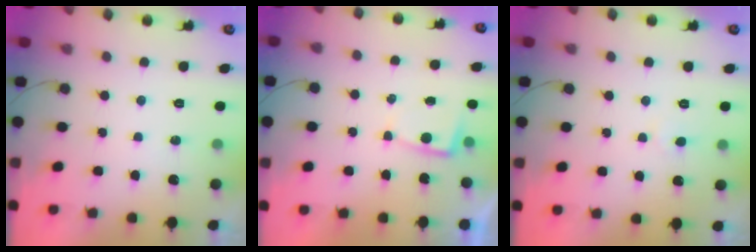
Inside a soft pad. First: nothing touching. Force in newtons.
{"total": 2.3, "press": 2.2, "slide": 0.4}
{"total": 2.8, "press": 2.8, "slide": 0.3}